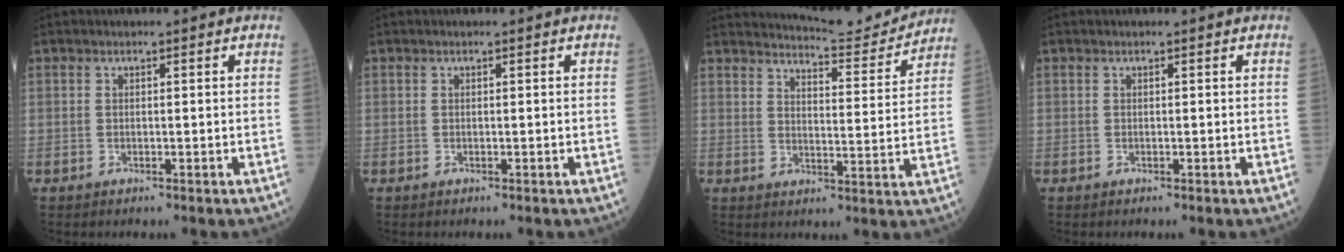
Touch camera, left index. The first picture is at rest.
{"total": 0.0}
{"total": 10.4, "force": [10.3, -0.2, 0.9], "torque": [-0.020, -0.022, 0.137]}
{"total": 0.0}